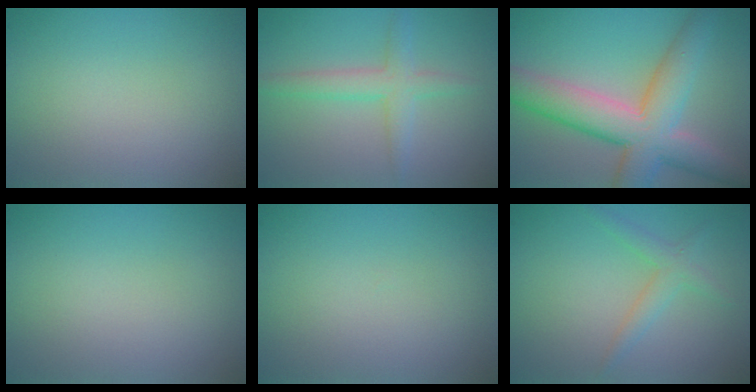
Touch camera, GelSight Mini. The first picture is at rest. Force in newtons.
{"total": 2.7, "press": 2.7, "slide": 0.2}
{"total": 8.1, "press": 8.1, "slide": 0.4}
{"total": 0.0}
{"total": 0.0}
{"total": 1.9, "press": 1.9, "slide": 0.2}